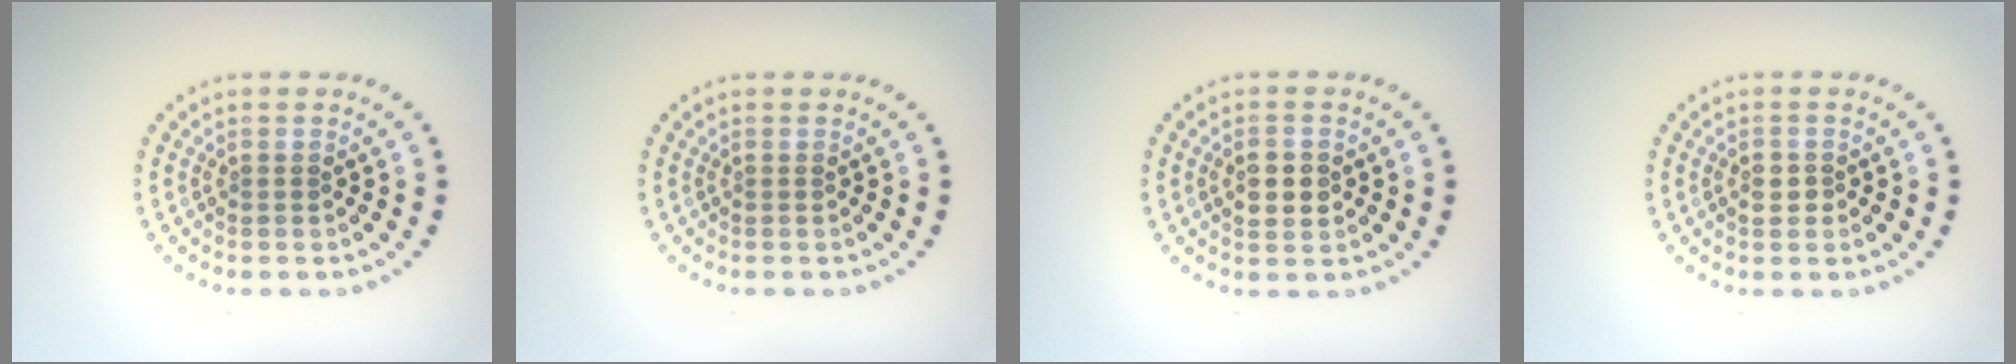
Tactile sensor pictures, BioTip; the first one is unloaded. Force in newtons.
{"total": 0.0}
{"total": 2.8, "press": 2.8, "slide": 0.2}
{"total": 1.4, "press": 1.4, "slide": 0.3}